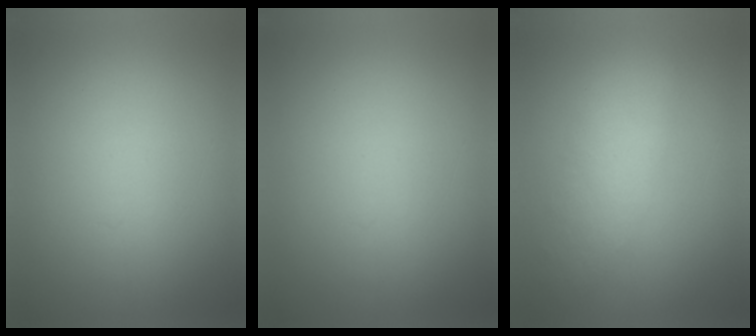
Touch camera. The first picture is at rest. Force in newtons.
{"total": 0.0}
{"total": 3.7}